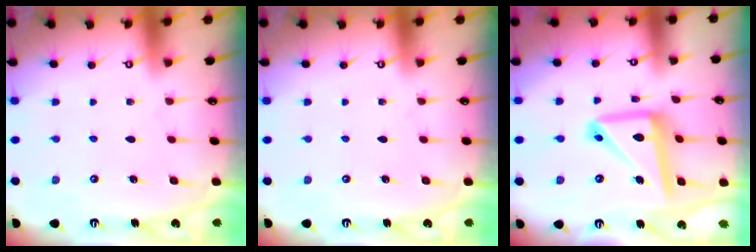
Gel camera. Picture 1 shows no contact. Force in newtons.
{"total": 0.0}
{"total": 13.7, "press": 13.6, "slide": 1.3}